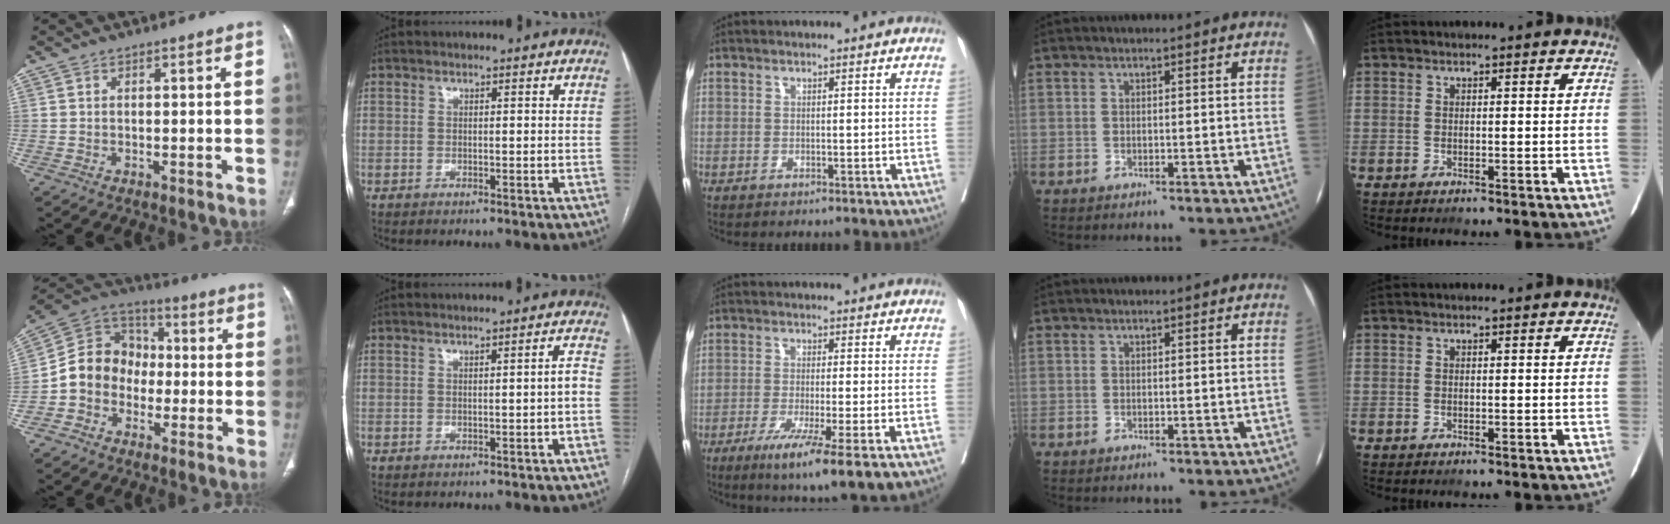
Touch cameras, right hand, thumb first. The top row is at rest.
{"thumb": {"total": 11.3, "force": [-2.4, 9.8, 5.1], "torque": [-0.060, 0.043, -0.059]}, "index": {"total": 1.4, "force": [-0.3, -0.1, 1.4], "torque": [-0.017, 0.001, -0.003]}, "middle": {"total": 9.4, "force": [-5.1, -0.1, 7.8], "torque": [-0.124, -0.027, -0.081]}}